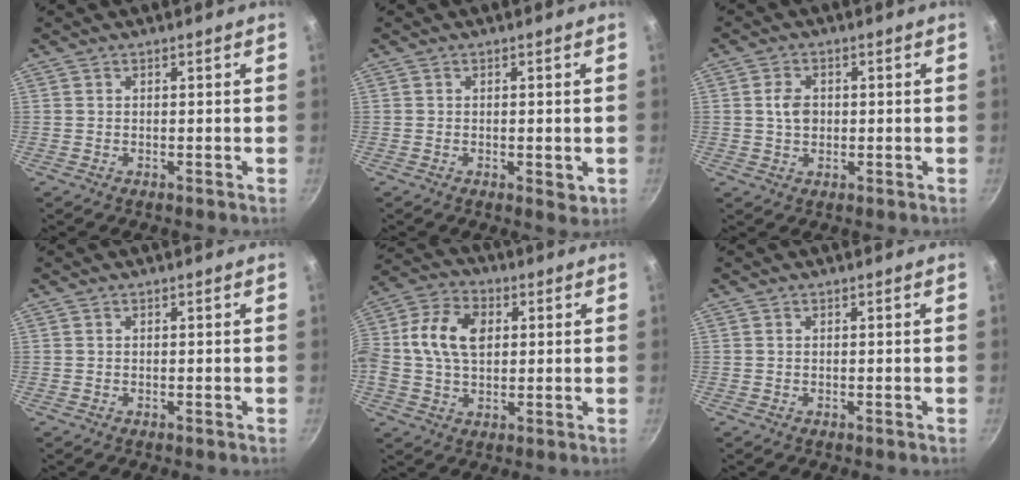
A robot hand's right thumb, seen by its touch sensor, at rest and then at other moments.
{"total": 2.9, "force": [-0.5, 1.5, 2.5], "torque": [-0.035, -0.007, -0.006]}
{"total": 4.0, "force": [0.2, 3.1, 2.6], "torque": [-0.036, 0.004, 0.001]}
{"total": 0.0}
{"total": 12.6, "force": [1.8, 8.5, 9.1], "torque": [-0.160, 0.016, 0.015]}
{"total": 0.0}